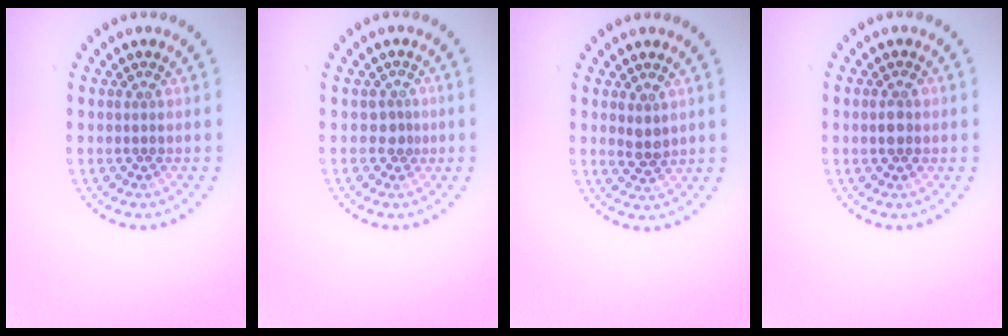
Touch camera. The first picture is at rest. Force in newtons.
{"total": 1.1, "press": 0.8, "slide": 0.8}
{"total": 1.4, "press": 1.4, "slide": 0.5}
{"total": 1.8, "press": 1.8, "slide": 0.1}